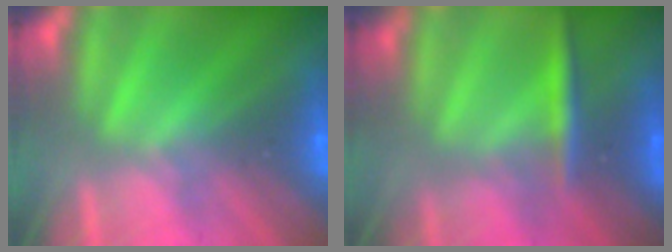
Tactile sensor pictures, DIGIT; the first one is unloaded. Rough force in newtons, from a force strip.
{"total": 2.7}